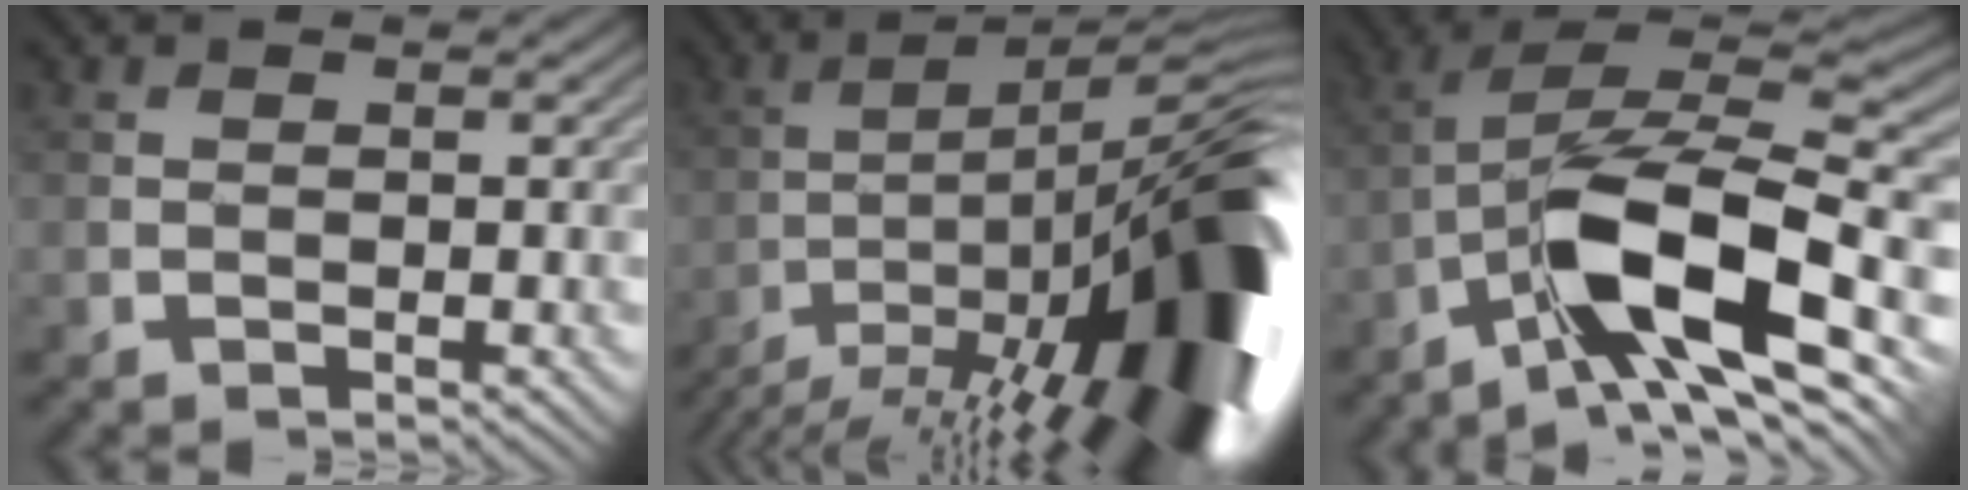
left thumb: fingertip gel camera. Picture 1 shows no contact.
{"total": 18.6, "force": [-9.9, 3.9, 15.3], "torque": [-0.223, -0.001, -0.175]}
{"total": 12.7, "force": [-6.1, 3.8, 10.5], "torque": [-0.185, 0.006, -0.119]}